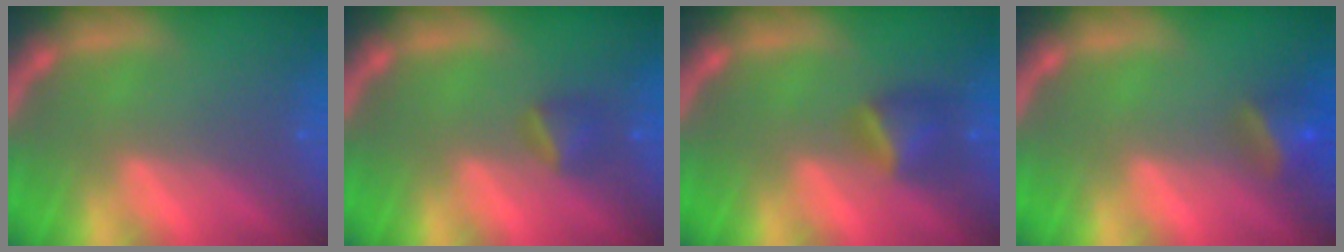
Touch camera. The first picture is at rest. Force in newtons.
{"total": 1.9}
{"total": 2.9}
{"total": 3.4}